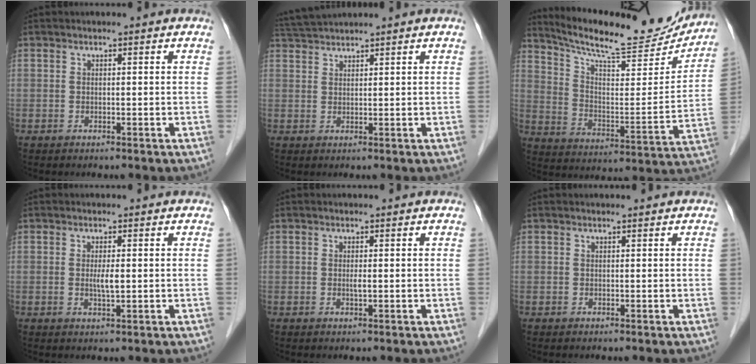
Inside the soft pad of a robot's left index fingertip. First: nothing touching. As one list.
[{"total": 4.2, "force": [4.1, -0.5, 0.8], "torque": [-0.020, 0.025, 0.081]}, {"total": 20.4, "force": [18.9, 2.7, 7.2], "torque": [-0.122, -0.035, 0.274]}, {"total": 2.0, "force": [0.2, 0.2, 2.0], "torque": [-0.040, -0.004, 0.002]}, {"total": 0.7, "force": [0.1, 0.0, 0.7], "torque": [-0.017, -0.003, 0.000]}, {"total": 0.9, "force": [0.8, 0.1, 0.1], "torque": [-0.009, 0.004, 0.012]}]